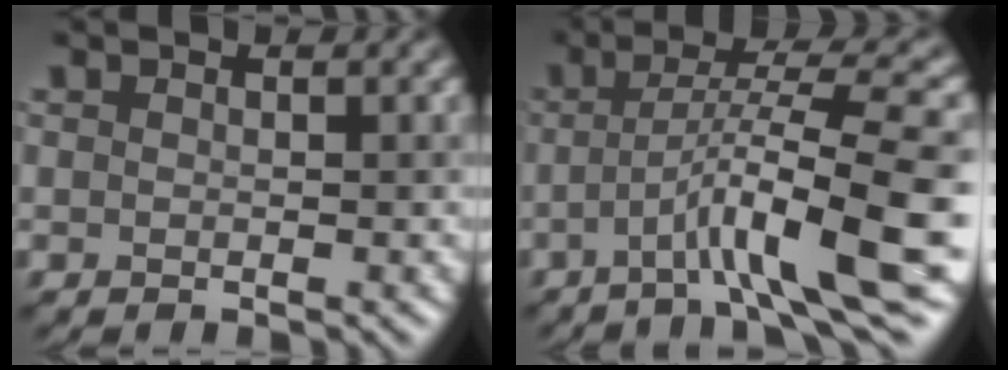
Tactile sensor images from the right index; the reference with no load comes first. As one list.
[{"total": 9.2, "force": [-2.8, 1.2, 8.7], "torque": [-0.129, 0.013, -0.049]}]